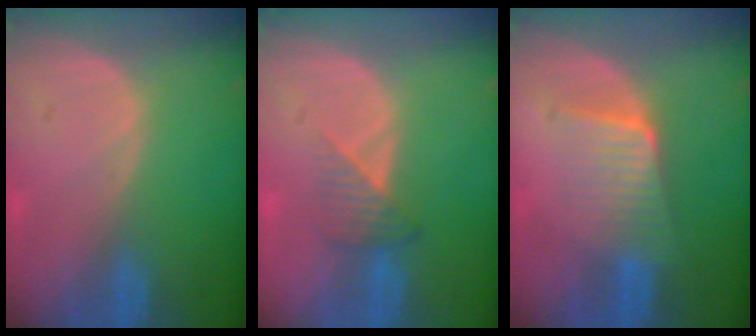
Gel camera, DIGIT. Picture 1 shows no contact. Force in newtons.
{"total": 3.4, "press": 3.1, "slide": 1.5}
{"total": 6.8, "press": 5.9, "slide": 3.3}